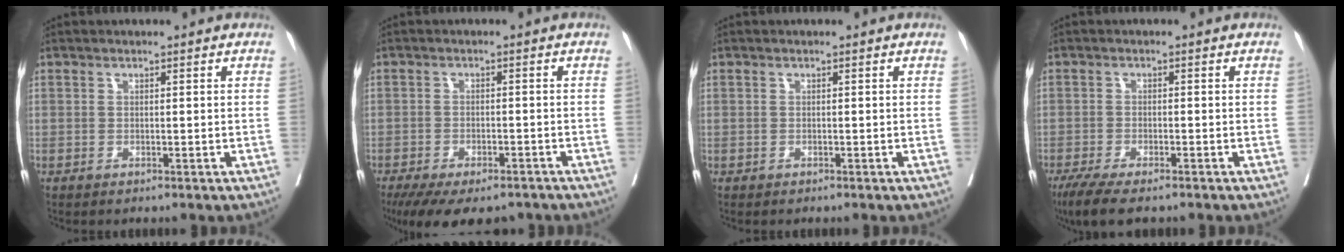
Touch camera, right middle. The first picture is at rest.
{"total": 13.4, "force": [-10.5, 5.0, 6.7], "torque": [-0.135, -0.018, -0.144]}
{"total": 0.0}
{"total": 7.1, "force": [-5.3, 1.6, 4.4], "torque": [-0.073, -0.017, -0.088]}